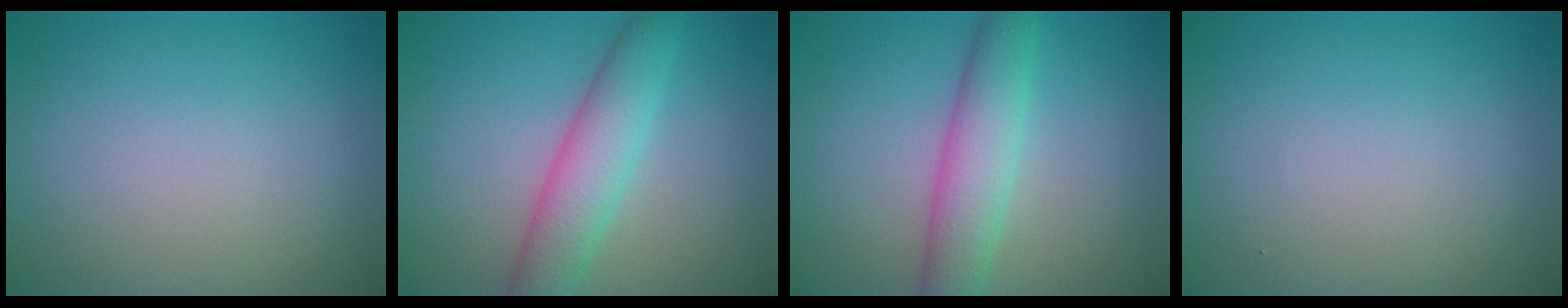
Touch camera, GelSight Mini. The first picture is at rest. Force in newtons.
{"total": 4.8, "press": 4.8, "slide": 0.2}
{"total": 4.6, "press": 4.6, "slide": 0.2}
{"total": 0.0}